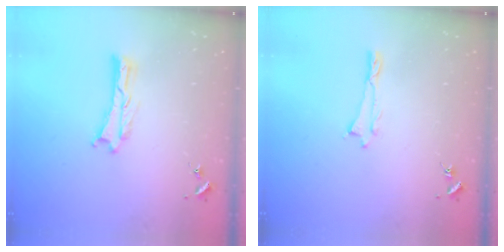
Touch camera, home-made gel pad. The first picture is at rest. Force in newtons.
{"total": 0.0}